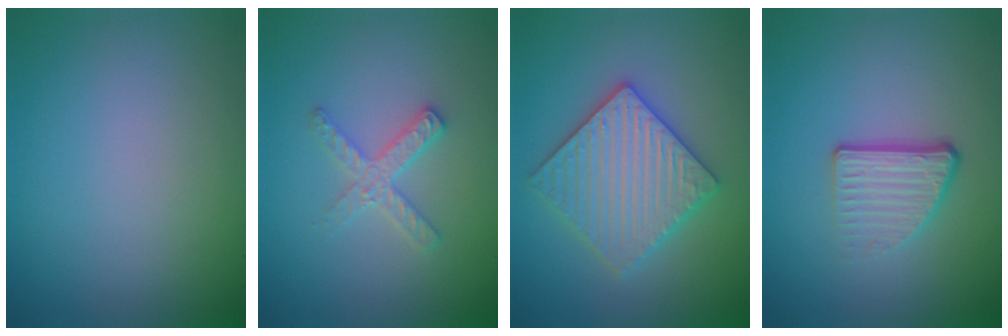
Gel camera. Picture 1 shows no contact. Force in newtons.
{"total": 2.2, "press": 2.2, "slide": 0.3}
{"total": 5.8, "press": 5.7, "slide": 1.1}
{"total": 3.6, "press": 2.3, "slide": 2.7}